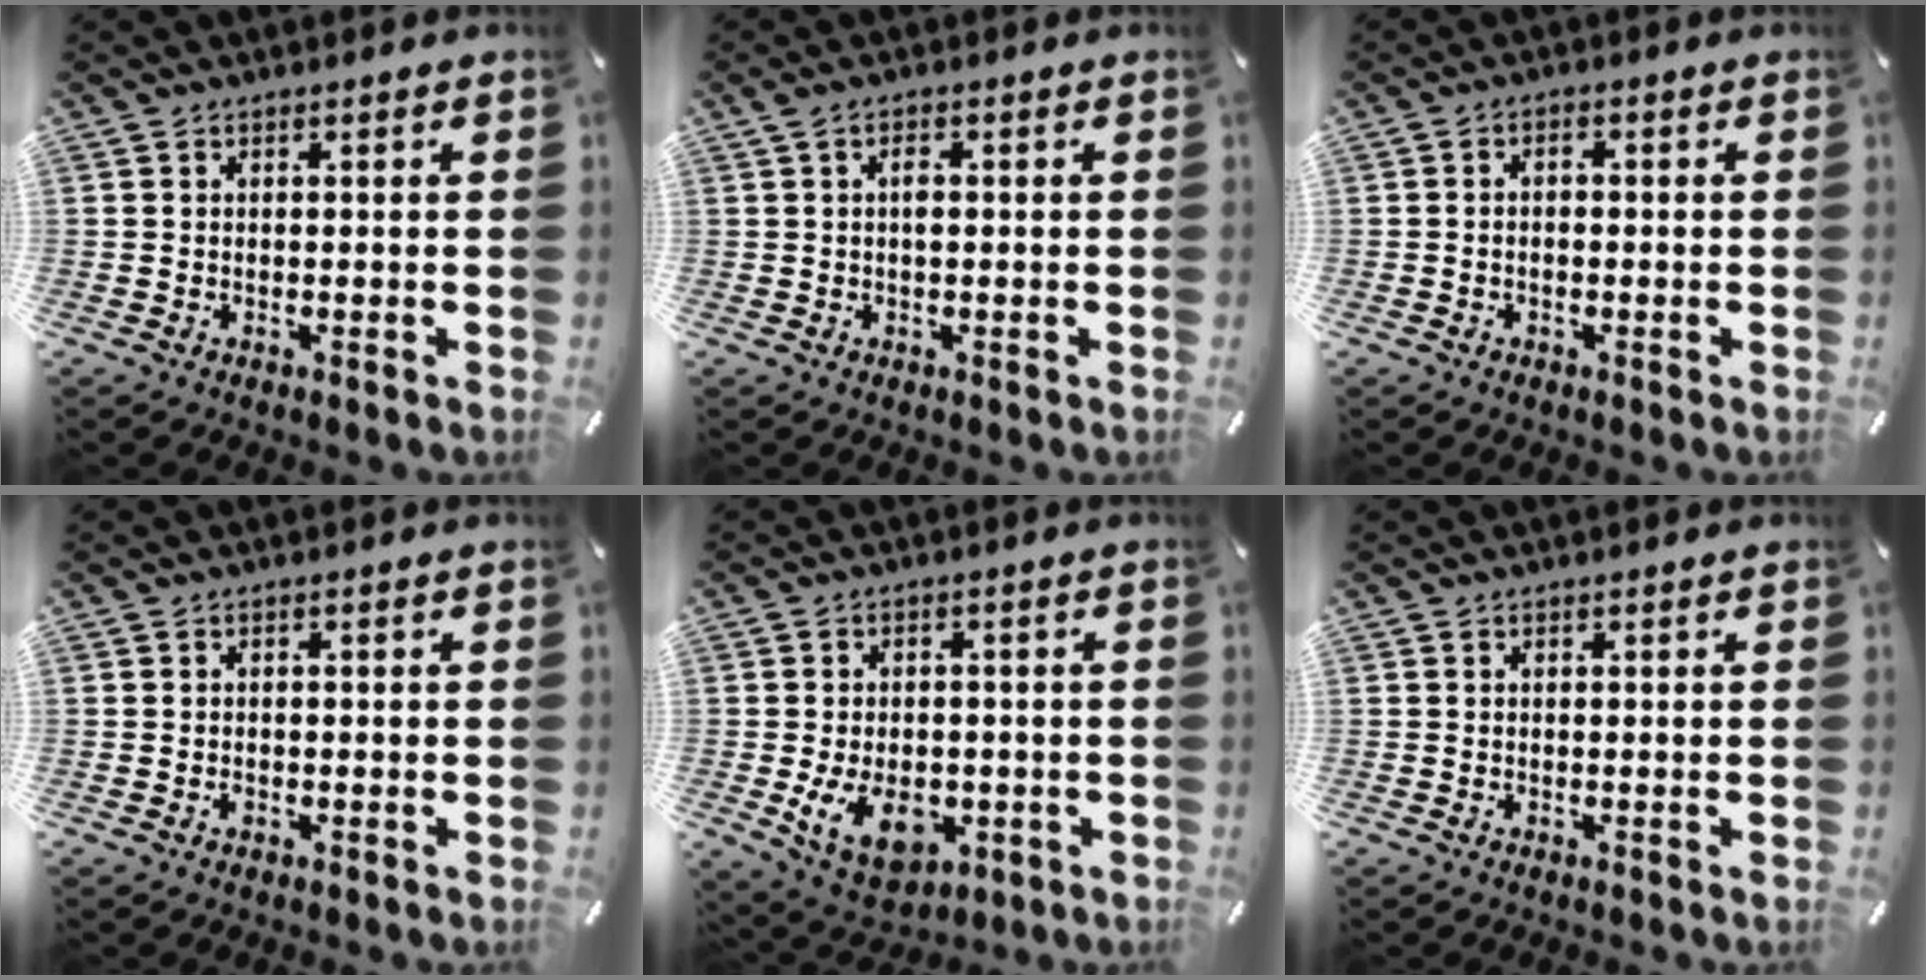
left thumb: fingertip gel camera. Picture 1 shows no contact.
{"total": 2.2, "force": [0.2, 1.0, 2.0], "torque": [-0.041, 0.004, 0.002]}
{"total": 1.7, "force": [-0.6, 1.0, 1.2], "torque": [-0.024, 0.005, -0.013]}
{"total": 0.8, "force": [-0.4, 0.6, 0.4], "torque": [-0.006, 0.002, -0.009]}
{"total": 10.4, "force": [-2.6, 7.1, 7.1], "torque": [-0.126, -0.002, -0.043]}
{"total": 0.0}